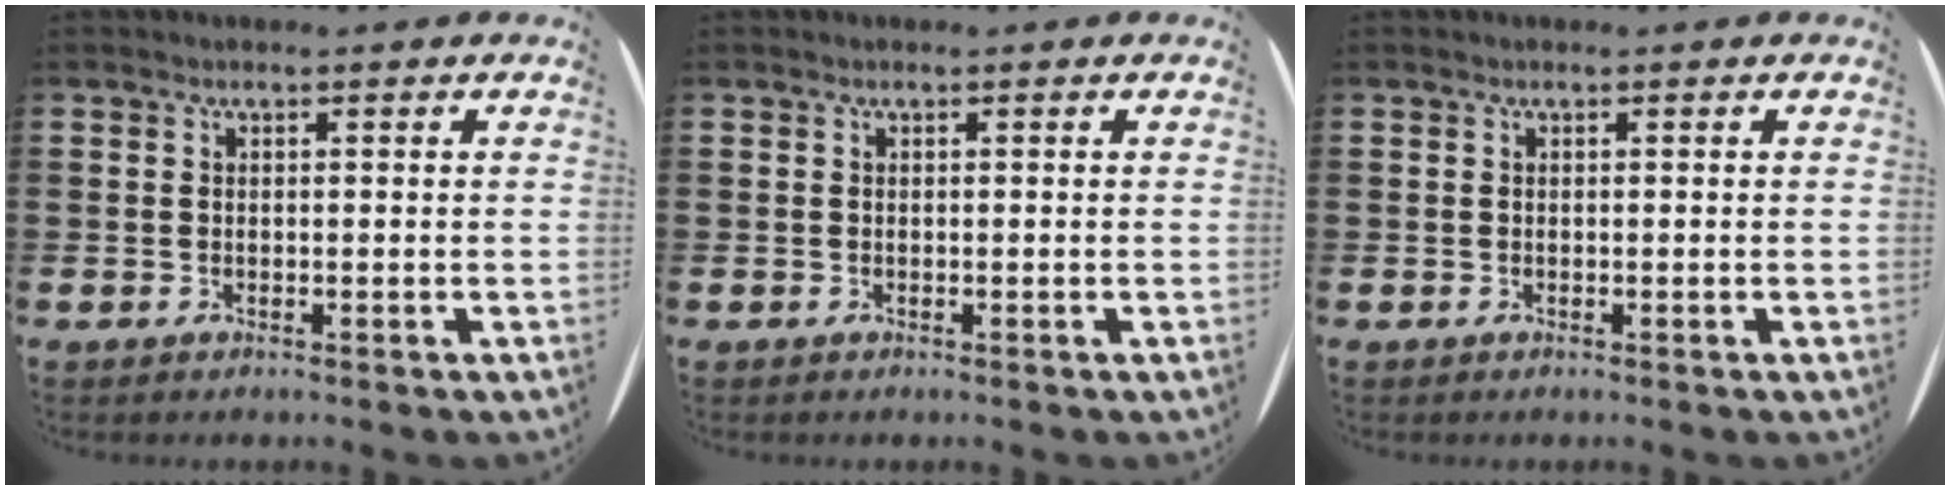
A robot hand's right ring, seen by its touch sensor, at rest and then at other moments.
{"total": 0.0}
{"total": 0.0}